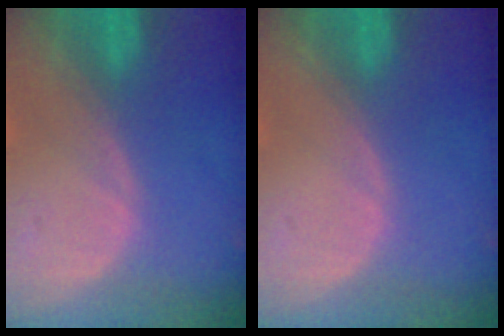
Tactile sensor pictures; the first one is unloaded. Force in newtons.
{"total": 0.0}